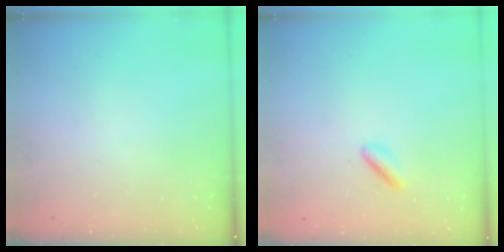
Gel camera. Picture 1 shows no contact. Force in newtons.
{"total": 3.0, "press": 2.9, "slide": 0.8}